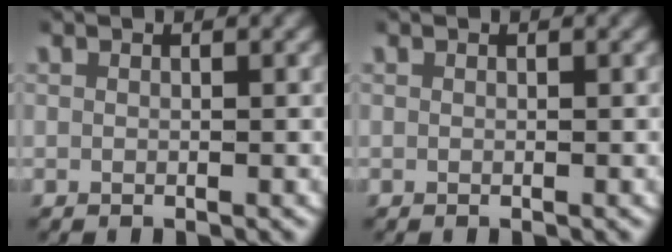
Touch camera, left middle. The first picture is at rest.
{"total": 0.0}